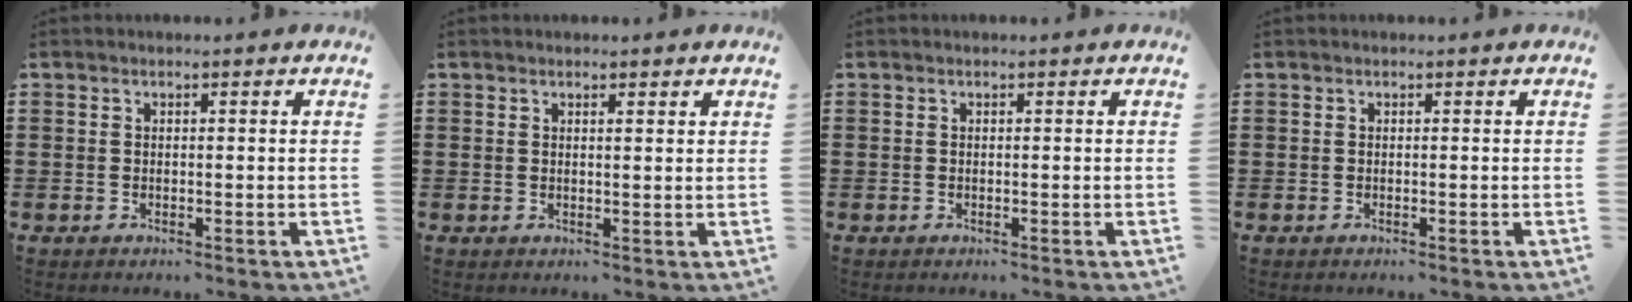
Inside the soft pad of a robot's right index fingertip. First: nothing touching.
{"total": 0.9, "force": [0.8, 0.0, 0.5], "torque": [-0.012, -0.002, 0.015]}
{"total": 0.0}
{"total": 0.0}